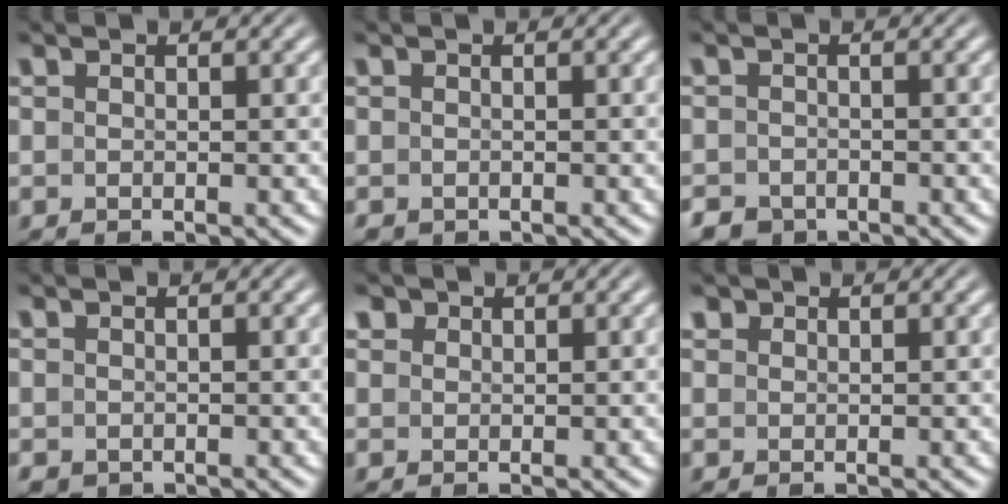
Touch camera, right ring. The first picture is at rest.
{"total": 1.5, "force": [-1.1, 1.0, 0.4], "torque": [-0.017, -0.017, -0.010]}
{"total": 3.2, "force": [-2.7, 1.6, 0.3], "torque": [-0.007, -0.022, -0.039]}
{"total": 2.0, "force": [-1.3, 1.4, 0.5], "torque": [-0.021, -0.019, -0.013]}
{"total": 1.2, "force": [0.9, 0.7, 0.4], "torque": [-0.018, -0.006, 0.027]}
{"total": 0.7, "force": [0.6, 0.3, 0.1], "torque": [-0.009, -0.006, 0.021]}